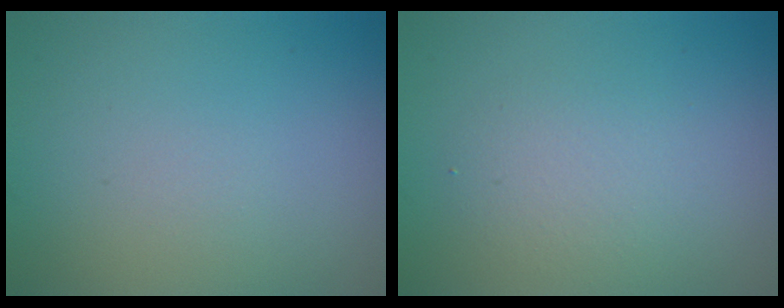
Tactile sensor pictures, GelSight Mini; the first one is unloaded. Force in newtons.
{"total": 2.4, "press": 2.4, "slide": 0.2}